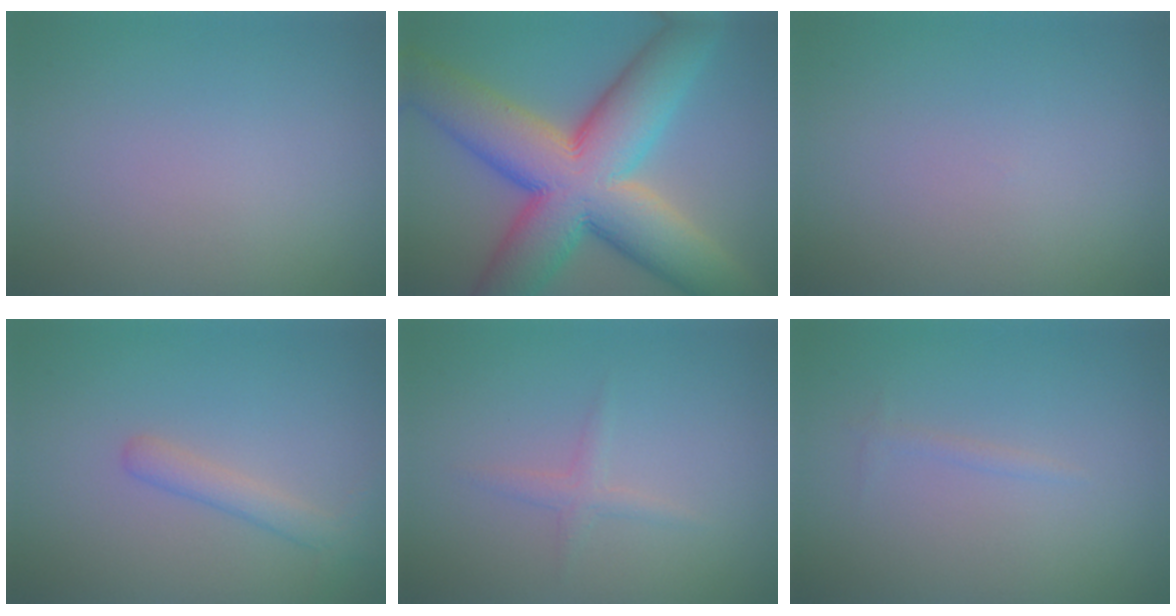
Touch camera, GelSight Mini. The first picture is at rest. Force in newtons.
{"total": 15.0, "press": 15.0, "slide": 0.7}
{"total": 0.0}
{"total": 2.0, "press": 2.0, "slide": 0.1}
{"total": 1.2, "press": 1.2, "slide": 0.0}
{"total": 0.6, "press": 0.6, "slide": 0.0}